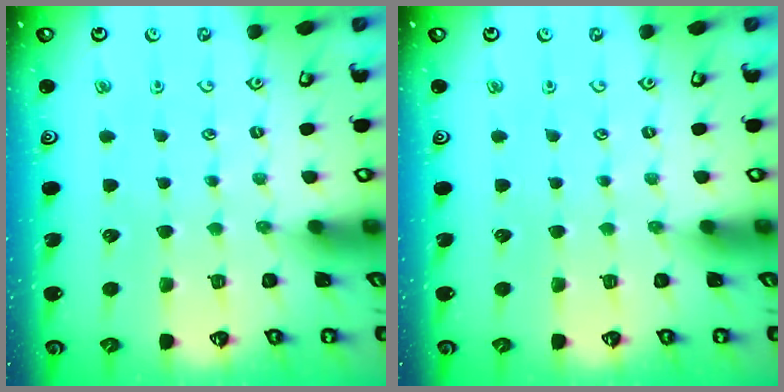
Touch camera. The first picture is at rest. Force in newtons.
{"total": 0.0}